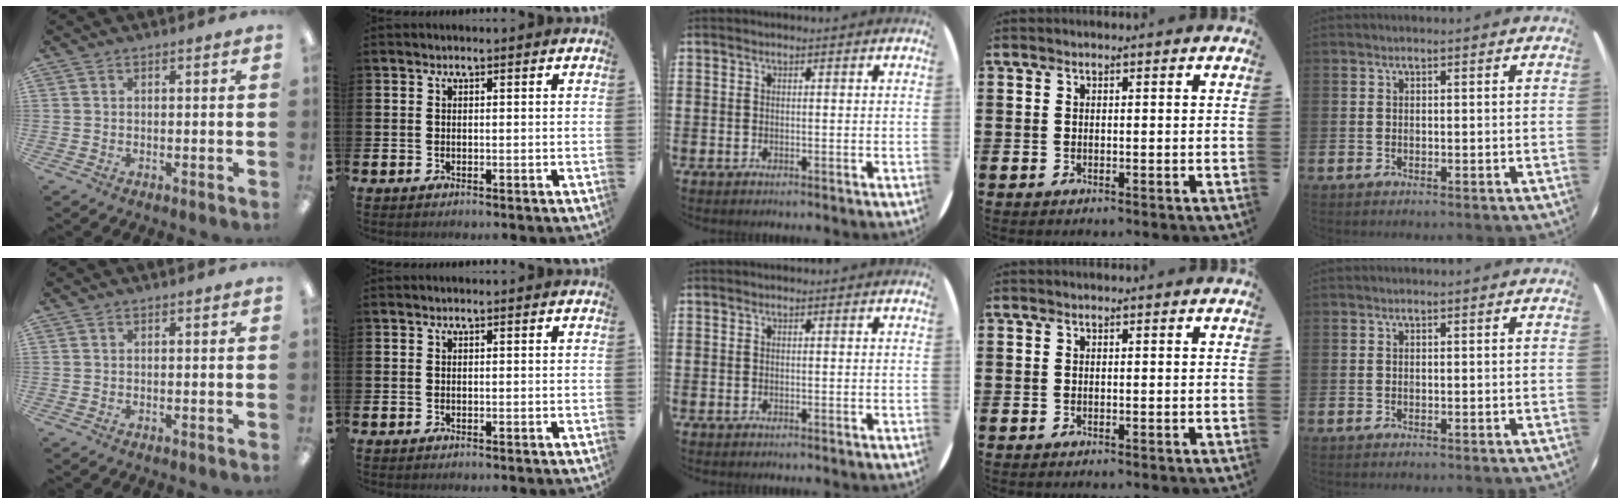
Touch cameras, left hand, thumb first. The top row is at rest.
{}